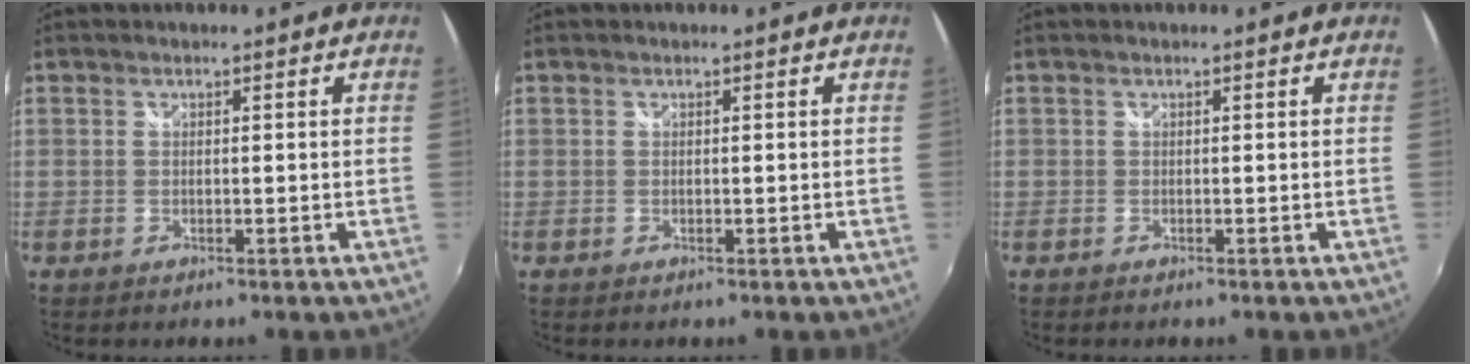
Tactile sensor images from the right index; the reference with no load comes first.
{"total": 0.0}
{"total": 1.9, "force": [0.2, -1.8, -0.7], "torque": [0.018, -0.011, 0.003]}